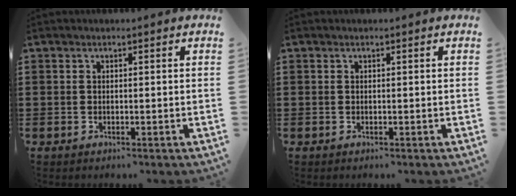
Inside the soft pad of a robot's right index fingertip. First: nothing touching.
{"total": 0.0}